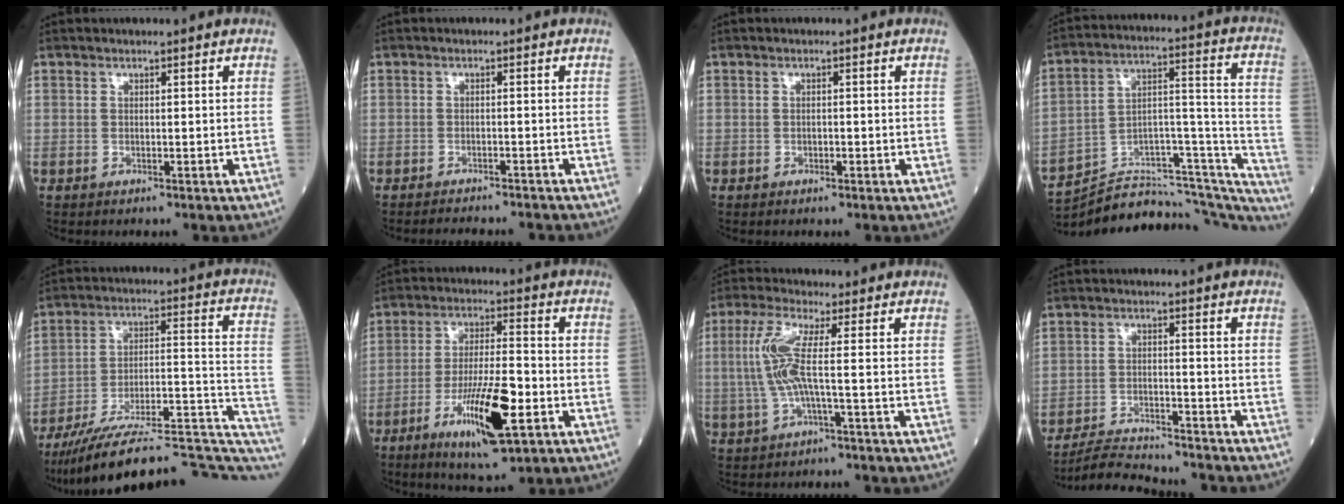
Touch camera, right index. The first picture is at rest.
{"total": 6.3, "force": [-6.1, 0.6, 1.6], "torque": [-0.016, -0.008, -0.077]}
{"total": 0.7, "force": [-0.3, 0.5, 0.4], "torque": [-0.005, 0.003, -0.002]}
{"total": 29.6, "force": [-27.7, 6.4, 8.1], "torque": [-0.091, 0.046, -0.375]}
{"total": 24.2, "force": [-18.7, 4.7, 14.6], "torque": [-0.162, 0.034, -0.273]}
{"total": 12.6, "force": [-5.1, 2.0, 11.4], "torque": [-0.209, -0.014, -0.082]}
{"total": 6.2, "force": [0.0, 0.2, 6.2], "torque": [-0.145, 0.013, 0.000]}
{"total": 10.1, "force": [-9.8, 0.5, 2.5], "torque": [-0.036, -0.002, -0.161]}